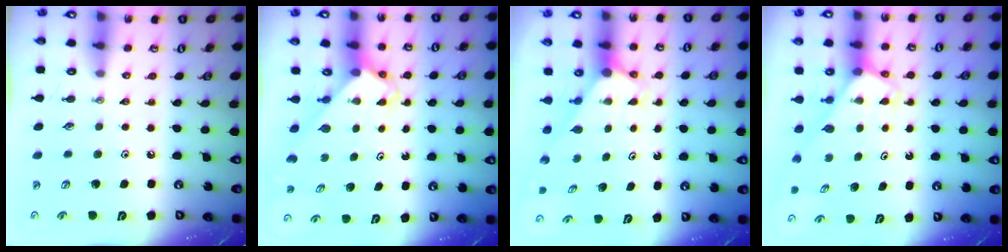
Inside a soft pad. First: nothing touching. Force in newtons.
{"total": 2.9, "press": 2.9, "slide": 0.3}
{"total": 2.8, "press": 2.8, "slide": 0.0}
{"total": 3.1, "press": 3.1, "slide": 0.2}